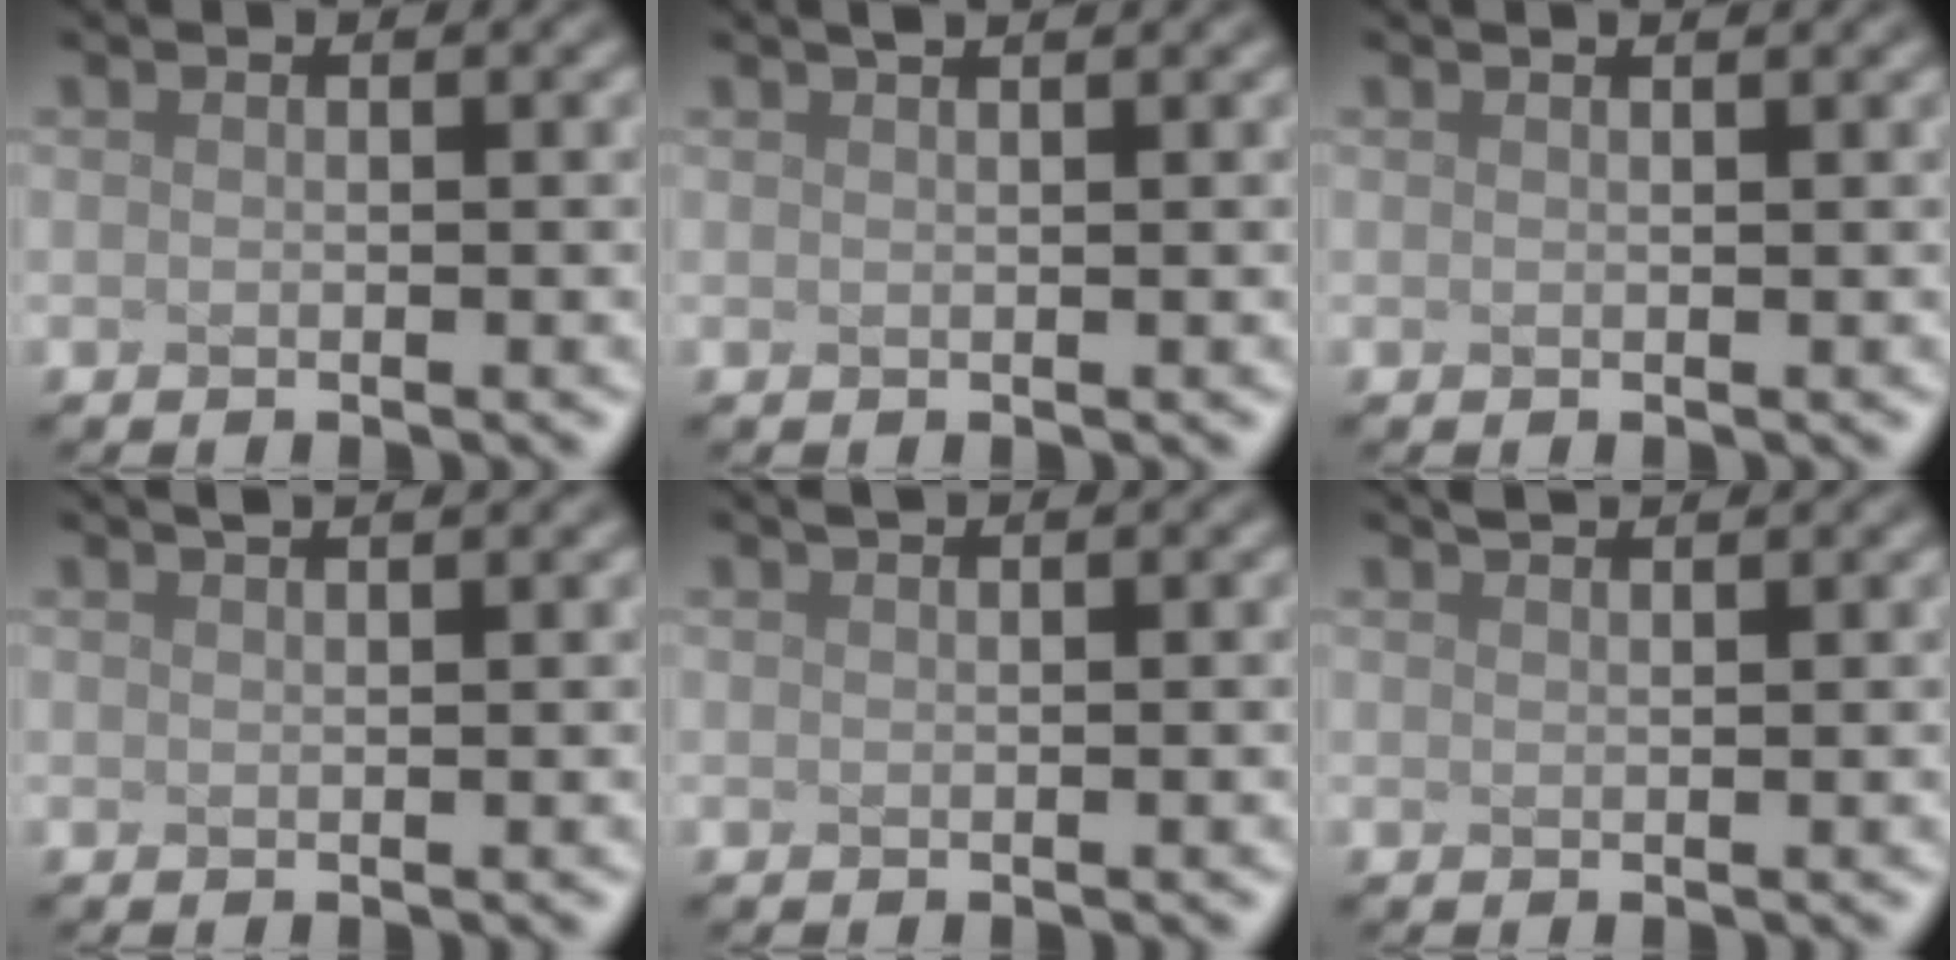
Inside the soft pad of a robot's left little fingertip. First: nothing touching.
{"total": 2.9, "force": [2.0, 1.1, 1.8], "torque": [-0.004, 0.022, -0.006]}
{"total": 1.7, "force": [1.2, 0.7, 1.0], "torque": [-0.001, 0.012, -0.007]}
{"total": 3.9, "force": [2.7, 1.4, 2.3], "torque": [-0.008, 0.031, 0.005]}
{"total": 1.2, "force": [1.0, 0.2, 0.6], "torque": [-0.006, 0.005, 0.002]}
{"total": 2.2, "force": [2.0, 0.4, 1.0], "torque": [-0.002, 0.014, 0.009]}